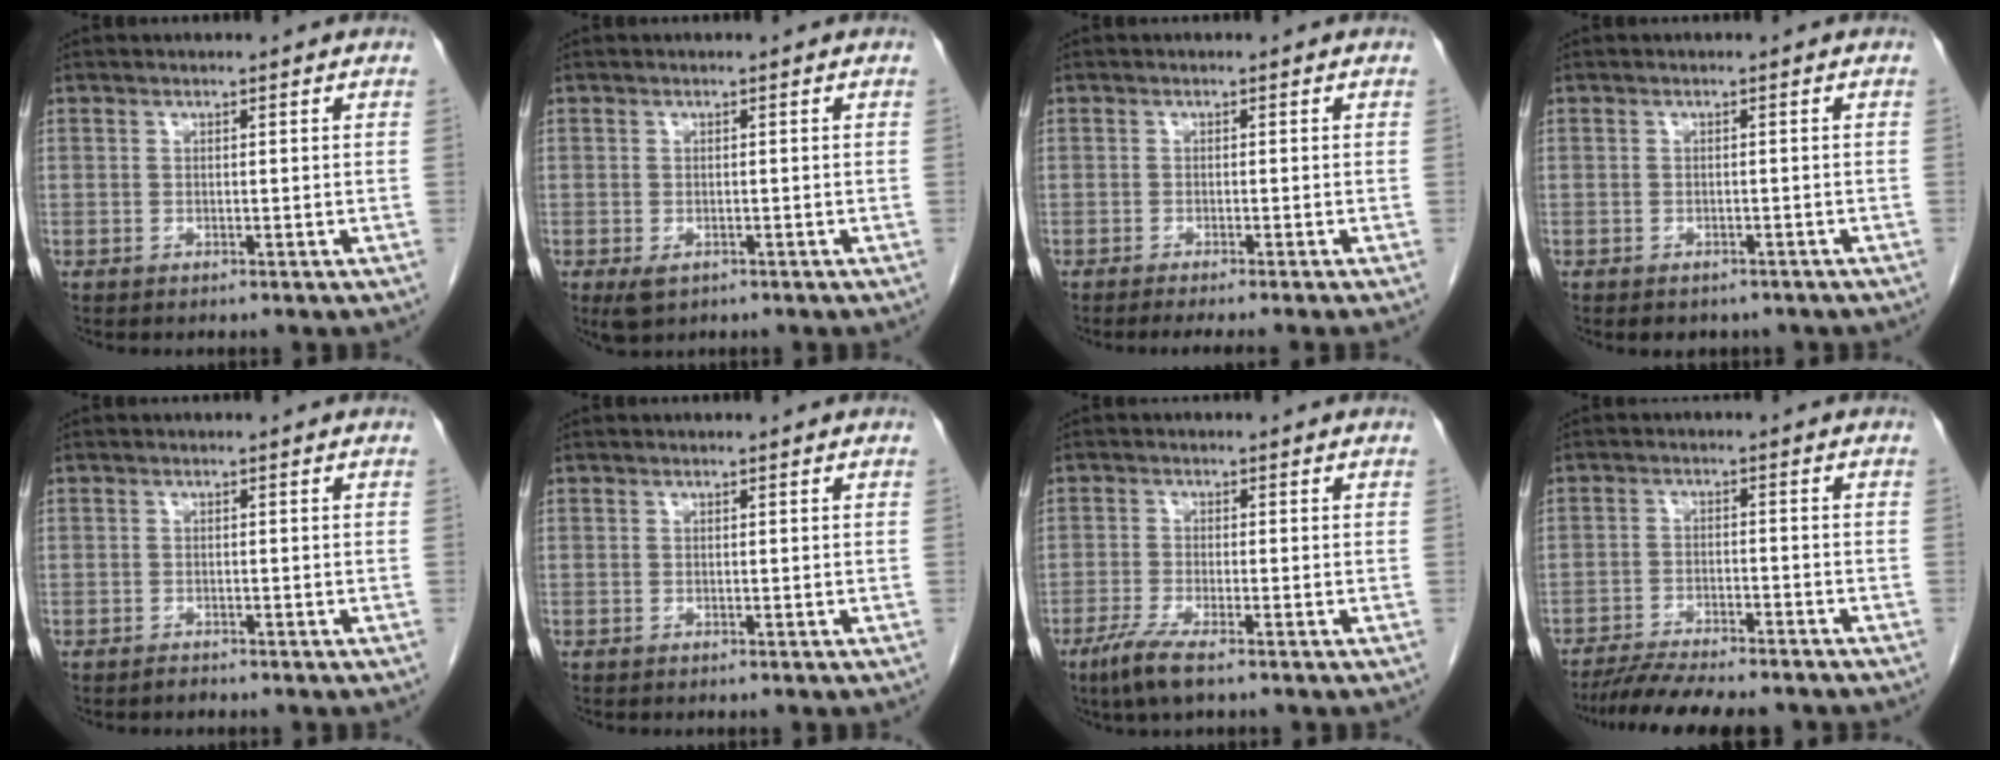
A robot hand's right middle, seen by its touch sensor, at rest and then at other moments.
{"total": 2.4, "force": [-1.1, 1.4, 1.6], "torque": [-0.033, -0.006, -0.008]}
{"total": 5.0, "force": [-4.2, -1.0, 2.6], "torque": [-0.023, -0.011, -0.062]}
{"total": 4.5, "force": [-3.6, 2.3, 1.3], "torque": [-0.008, 0.003, -0.038]}
{"total": 0.6, "force": [-0.6, 0.1, 0.0], "torque": [-0.005, -0.003, -0.011]}
{"total": 0.0}
{"total": 4.7, "force": [-3.0, 0.4, 3.5], "torque": [-0.079, -0.014, -0.059]}
{"total": 12.0, "force": [-10.7, 1.6, 5.4], "torque": [-0.083, -0.010, -0.159]}